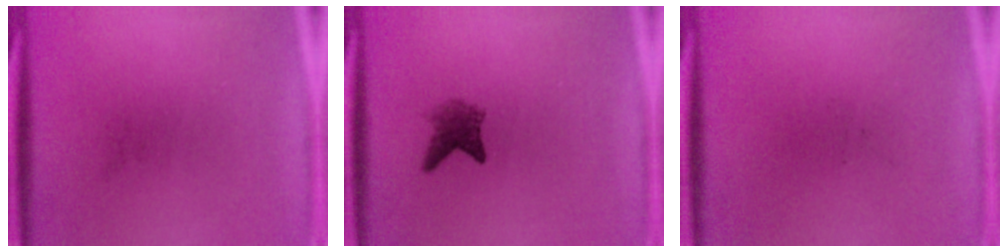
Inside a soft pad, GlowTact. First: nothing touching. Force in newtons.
{"total": 2.7}
{"total": 0.0}